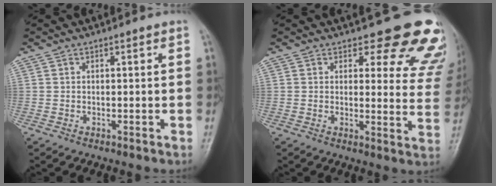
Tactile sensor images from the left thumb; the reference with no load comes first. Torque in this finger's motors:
{"motor_torque": [0.44, 0.42, -0.04, -0.23, 0.16]}